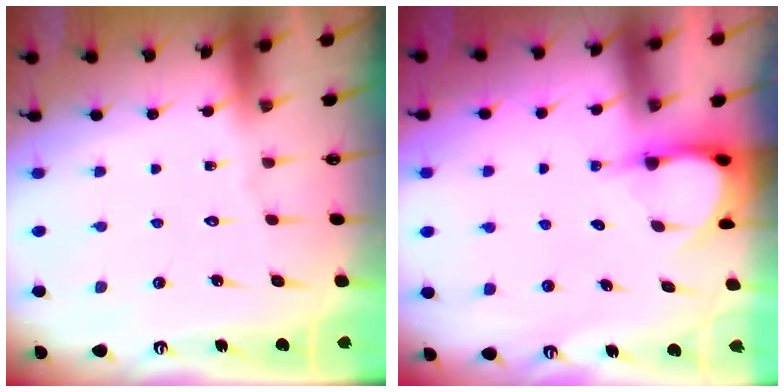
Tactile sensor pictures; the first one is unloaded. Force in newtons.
{"total": 4.0, "press": 4.0, "slide": 0.2}